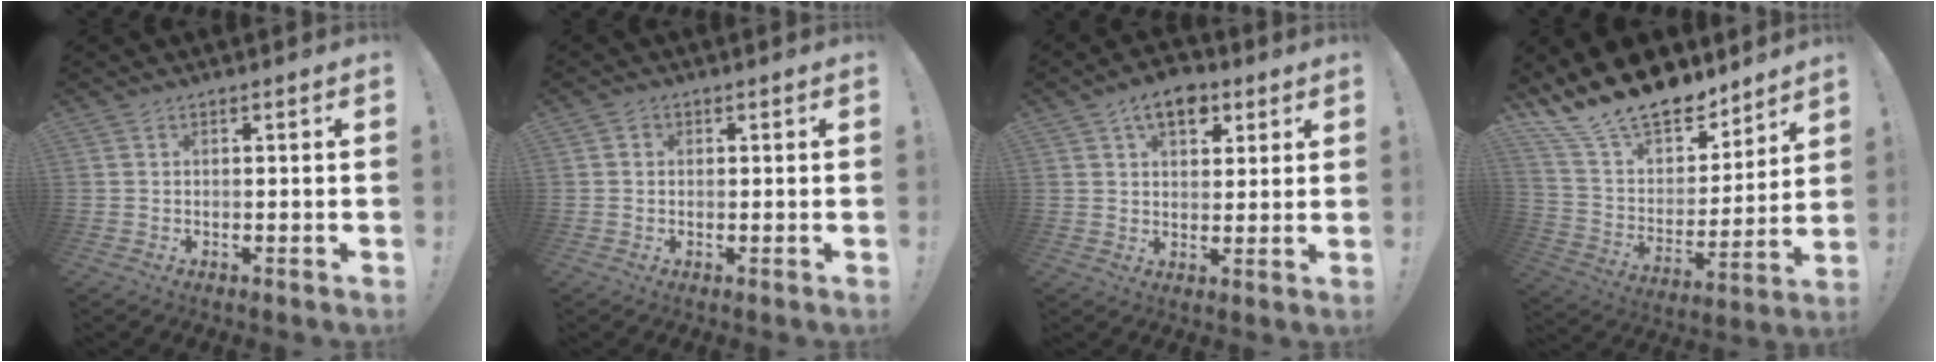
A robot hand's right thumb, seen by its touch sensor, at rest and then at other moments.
{"total": 1.3, "force": [0.0, 1.2, 0.4], "torque": [-0.008, 0.005, 0.000]}
{"total": 9.4, "force": [4.9, 6.0, 5.3], "torque": [-0.068, -0.010, 0.087]}
{"total": 18.1, "force": [15.0, 7.9, 6.3], "torque": [-0.118, -0.114, 0.281]}